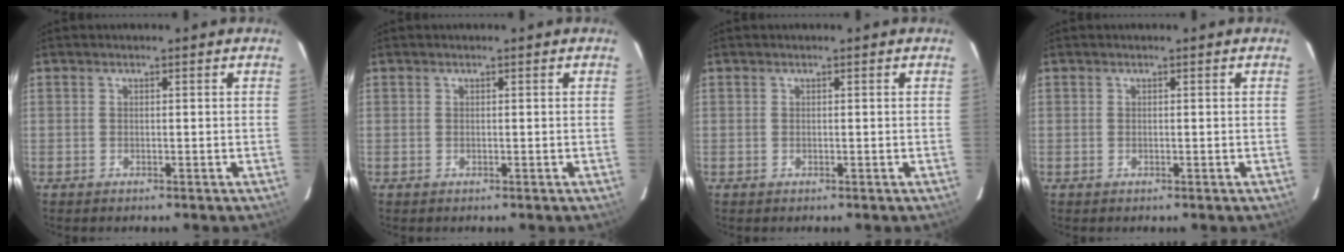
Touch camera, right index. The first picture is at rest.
{"total": 0.0}
{"total": 0.0}
{"total": 0.0}